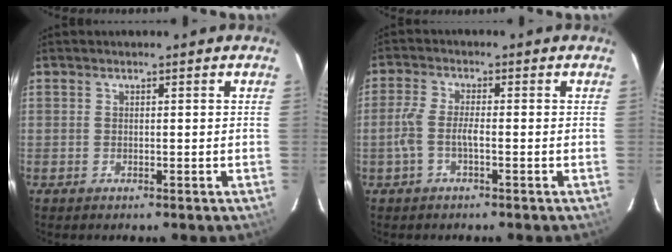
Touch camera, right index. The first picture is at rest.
{"total": 4.0, "force": [-1.3, 0.9, 3.7], "torque": [-0.084, 0.003, -0.026]}